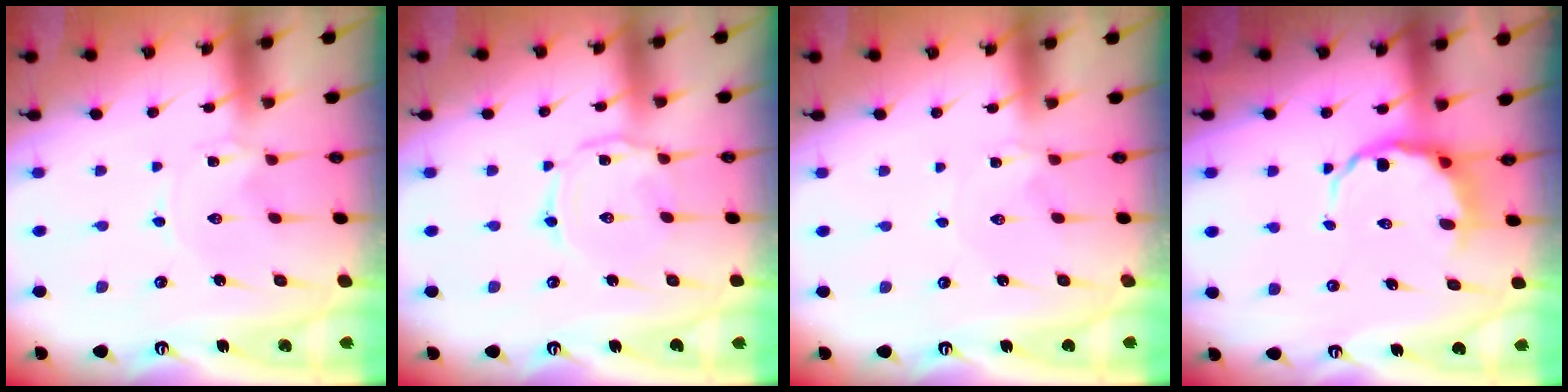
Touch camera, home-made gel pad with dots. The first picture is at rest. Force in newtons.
{"total": 3.0, "press": 2.9, "slide": 0.4}
{"total": 1.4, "press": 1.4, "slide": 0.3}
{"total": 6.9, "press": 6.5, "slide": 2.2}